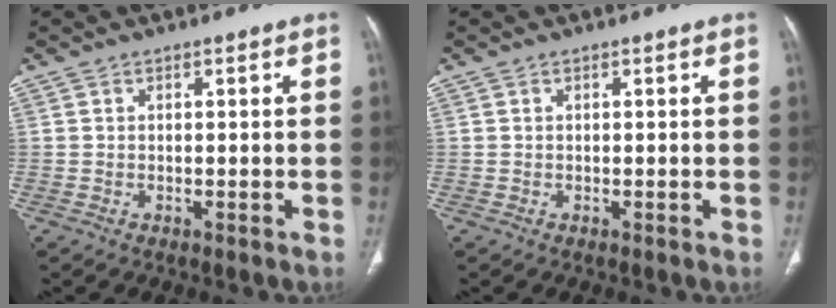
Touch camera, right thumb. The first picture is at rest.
{"total": 0.0}